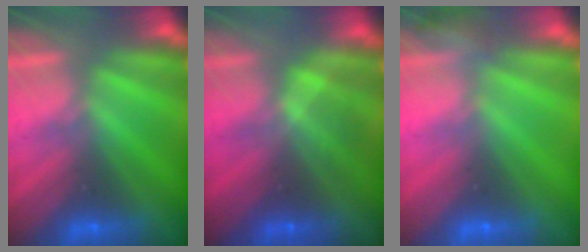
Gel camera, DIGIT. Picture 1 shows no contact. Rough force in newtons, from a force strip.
{"total": 1.7}
{"total": 2.8}